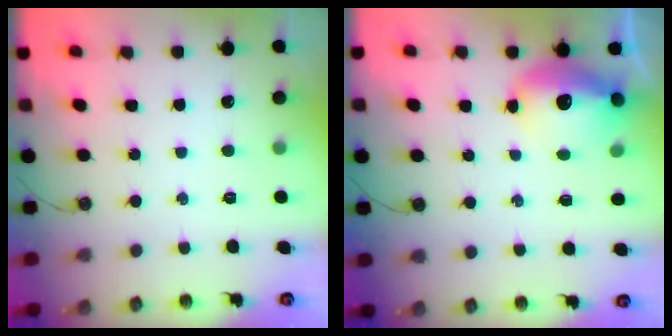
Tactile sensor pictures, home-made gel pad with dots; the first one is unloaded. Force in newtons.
{"total": 13.4, "press": 13.3, "slide": 1.2}